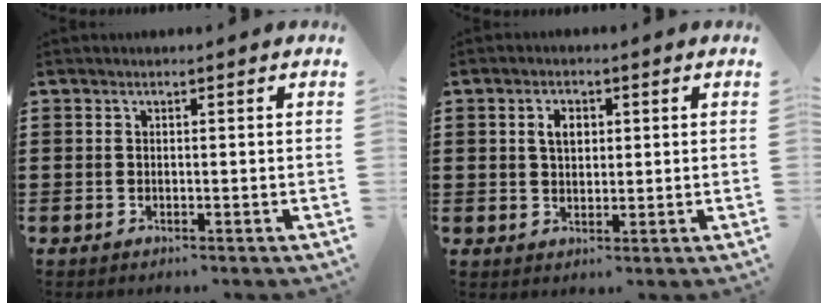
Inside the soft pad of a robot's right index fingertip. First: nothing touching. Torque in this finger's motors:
{"motor_torque": [0.12, -0.05, 0.09, 0.07]}